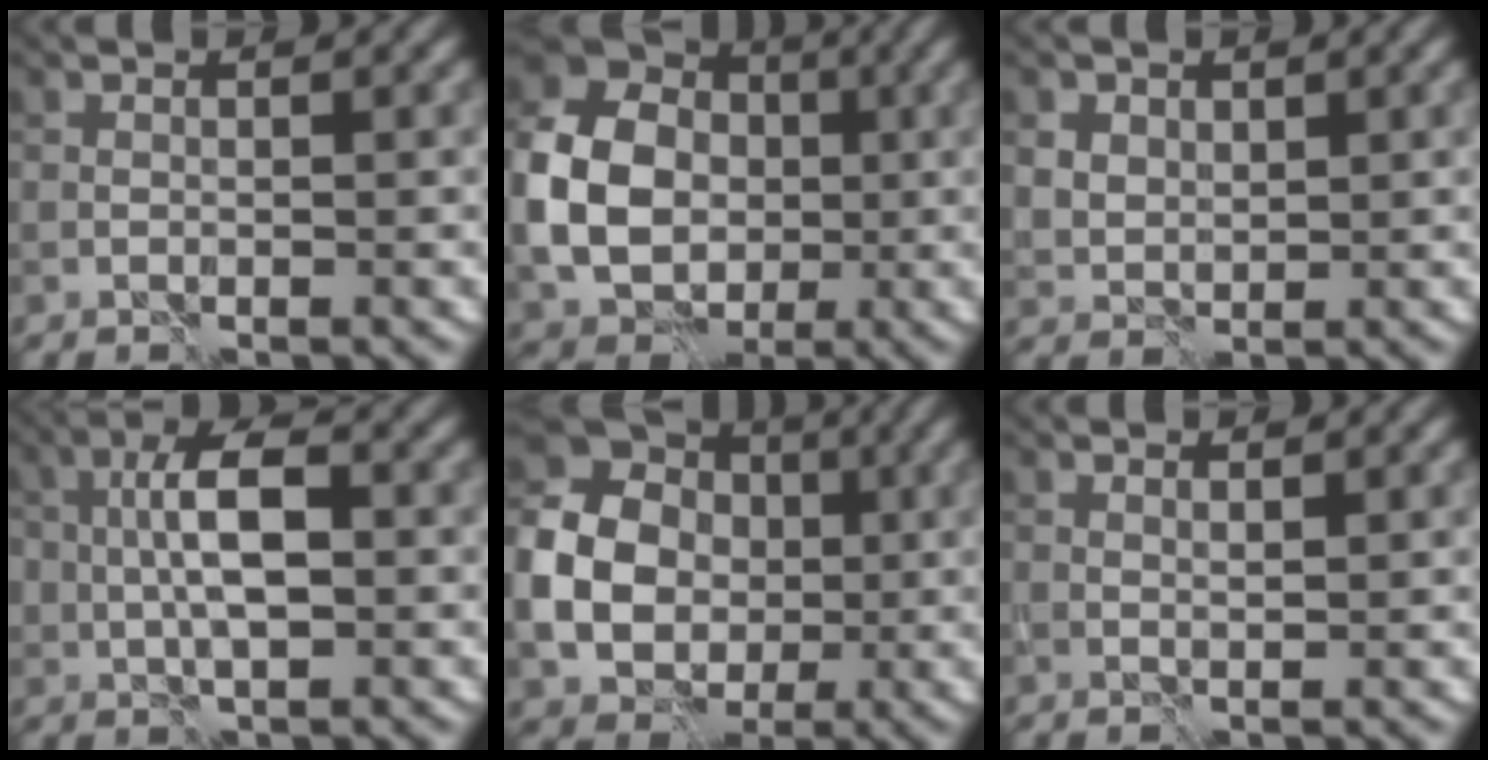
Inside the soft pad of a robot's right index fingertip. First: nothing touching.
{"total": 9.9, "force": [-0.4, 8.1, 5.6], "torque": [-0.130, 0.004, -0.012]}
{"total": 2.3, "force": [1.4, 1.7, 0.6], "torque": [-0.016, -0.008, 0.033]}
{"total": 5.2, "force": [0.4, 2.5, 4.6], "torque": [-0.083, 0.008, 0.002]}
{"total": 11.5, "force": [-0.2, 9.8, 5.9], "torque": [-0.123, 0.001, -0.026]}
{"total": 0.7, "force": [0.7, 0.1, 0.3], "torque": [-0.006, -0.001, 0.012]}